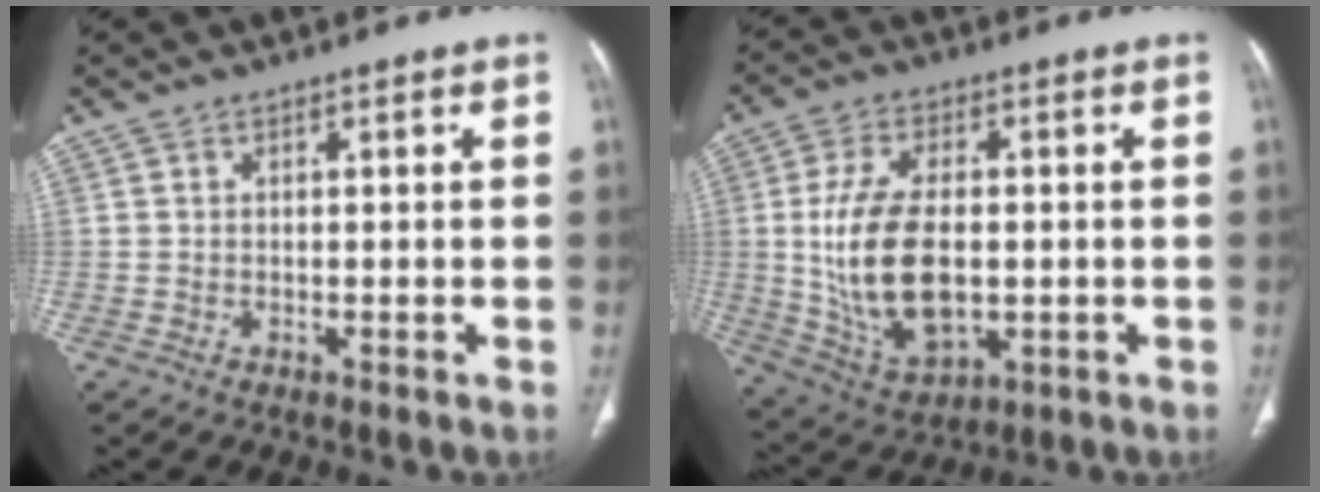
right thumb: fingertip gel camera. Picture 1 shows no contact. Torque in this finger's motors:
{"motor_torque": [-0.54, 1.81, 1.70, 0.14, 0.41]}